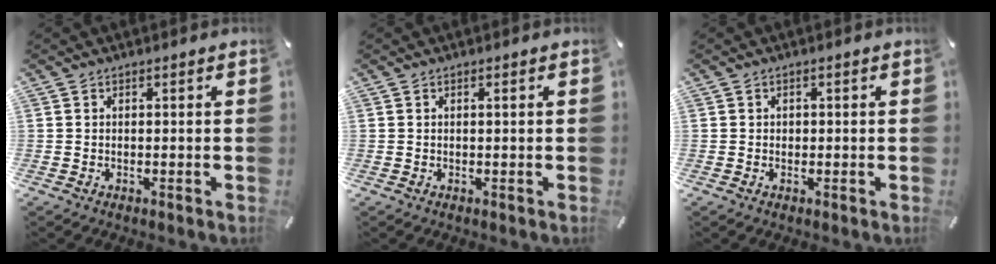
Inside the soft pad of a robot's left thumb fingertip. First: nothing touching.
{"total": 0.6, "force": [0.1, 0.0, 0.5], "torque": [-0.009, 0.000, 0.001]}
{"total": 0.7, "force": [-0.2, 0.7, 0.2], "torque": [-0.003, 0.005, -0.006]}